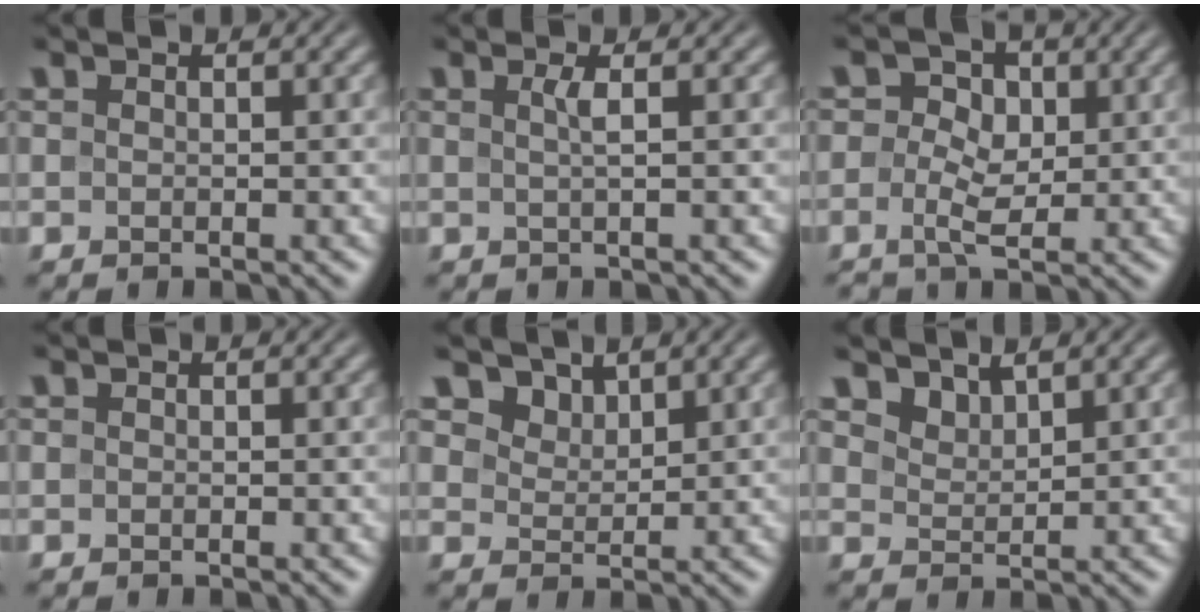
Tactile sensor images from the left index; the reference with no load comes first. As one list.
[{"total": 1.3, "force": [0.2, 0.2, 1.3], "torque": [-0.024, 0.001, 0.001]}, {"total": 3.6, "force": [0.2, 2.6, 2.5], "torque": [-0.039, 0.006, -0.005]}, {"total": 0.0}, {"total": 3.8, "force": [3.0, 2.0, 1.2], "torque": [-0.044, -0.018, 0.068]}, {"total": 2.2, "force": [1.8, 0.8, 0.7], "torque": [-0.024, -0.010, 0.045]}]